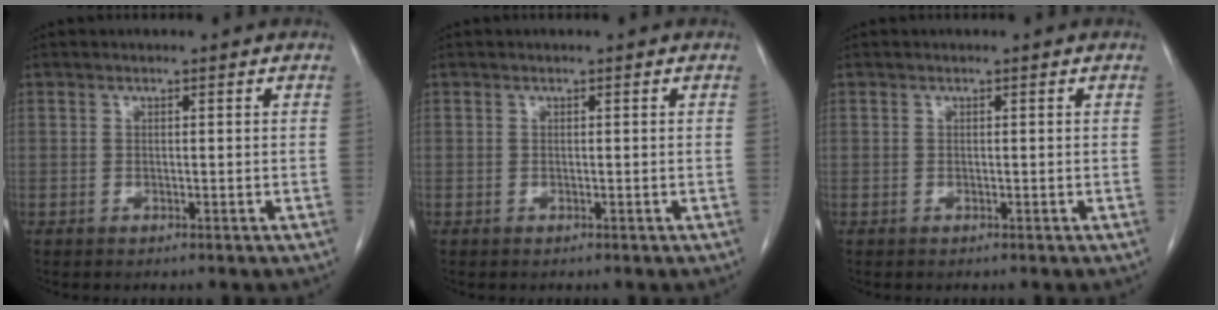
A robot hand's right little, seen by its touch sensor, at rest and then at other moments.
{"total": 0.0}
{"total": 0.0}